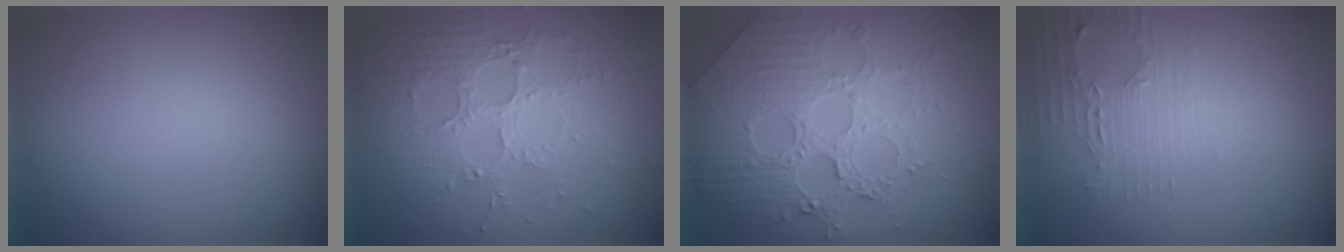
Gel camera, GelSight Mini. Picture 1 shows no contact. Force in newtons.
{"total": 4.0, "press": 3.8, "slide": 1.3}
{"total": 8.2, "press": 6.0, "slide": 5.7}
{"total": 2.4, "press": 2.3, "slide": 0.9}